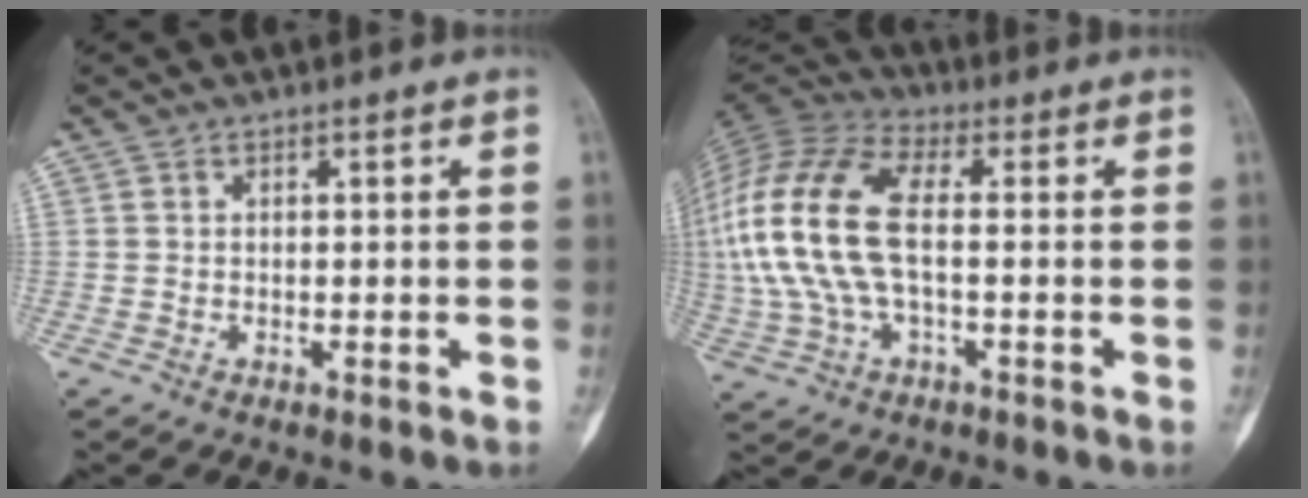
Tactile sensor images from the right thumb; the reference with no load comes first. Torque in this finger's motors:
{"motor_torque": [2.28, 2.73, 2.77, 0.00, 0.42]}